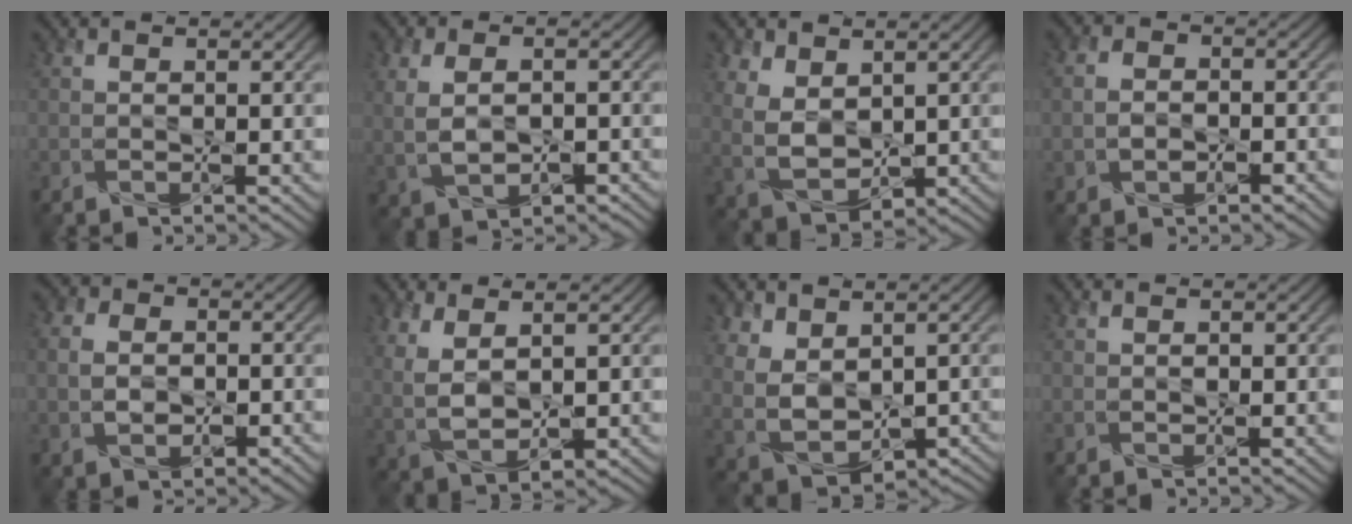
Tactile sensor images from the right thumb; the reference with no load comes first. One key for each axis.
{"total": 5.9, "fx": -0.3, "fy": 3.6, "fz": 4.7, "tx": -0.105, "ty": 0.000, "tz": 0.007}
{"total": 6.7, "fx": 2.7, "fy": 4.3, "fz": 4.4, "tx": -0.124, "ty": -0.005, "tz": 0.060}
{"total": 3.8, "fx": -1.1, "fy": 2.7, "fz": 2.3, "tx": -0.044, "ty": 0.001, "tz": -0.026}
{"total": 5.4, "fx": -1.0, "fy": 4.0, "fz": 3.5, "tx": -0.071, "ty": -0.007, "tz": -0.022}
{"total": 5.7, "fx": 1.9, "fy": 2.7, "fz": 4.6, "tx": -0.116, "ty": -0.005, "tz": 0.042}
{"total": 7.3, "fx": 2.5, "fy": 5.0, "fz": 4.7, "tx": -0.123, "ty": -0.016, "tz": 0.060}
{"total": 0.6, "fx": -0.1, "fy": 0.4, "fz": 0.3, "tx": -0.005, "ty": -0.004, "tz": -0.003}